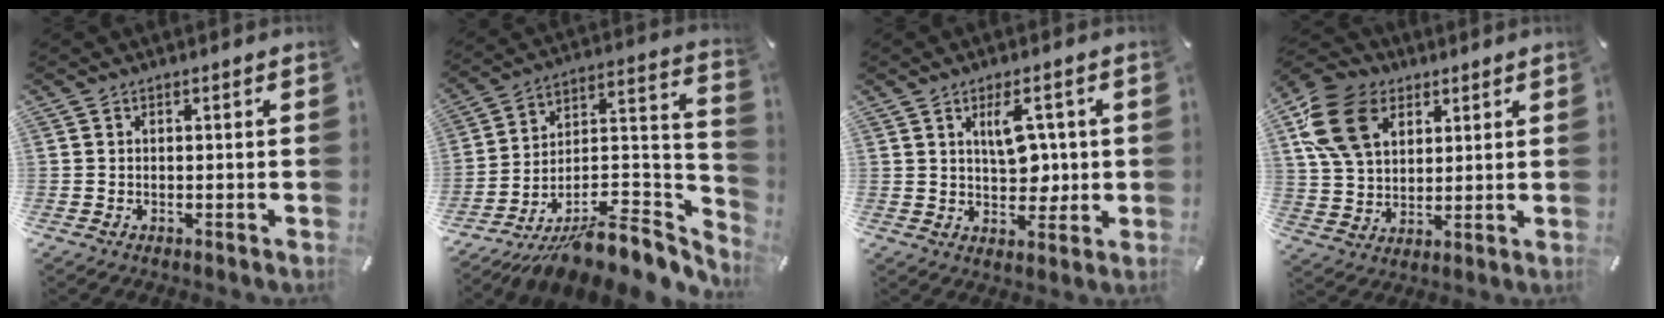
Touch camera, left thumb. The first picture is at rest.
{"total": 9.9, "force": [-7.4, 4.8, 4.5], "torque": [-0.021, -0.009, -0.123]}
{"total": 8.2, "force": [2.0, 4.9, 6.3], "torque": [-0.088, -0.003, 0.031]}
{"total": 15.2, "force": [6.1, 10.8, 8.8], "torque": [-0.205, 0.001, 0.117]}